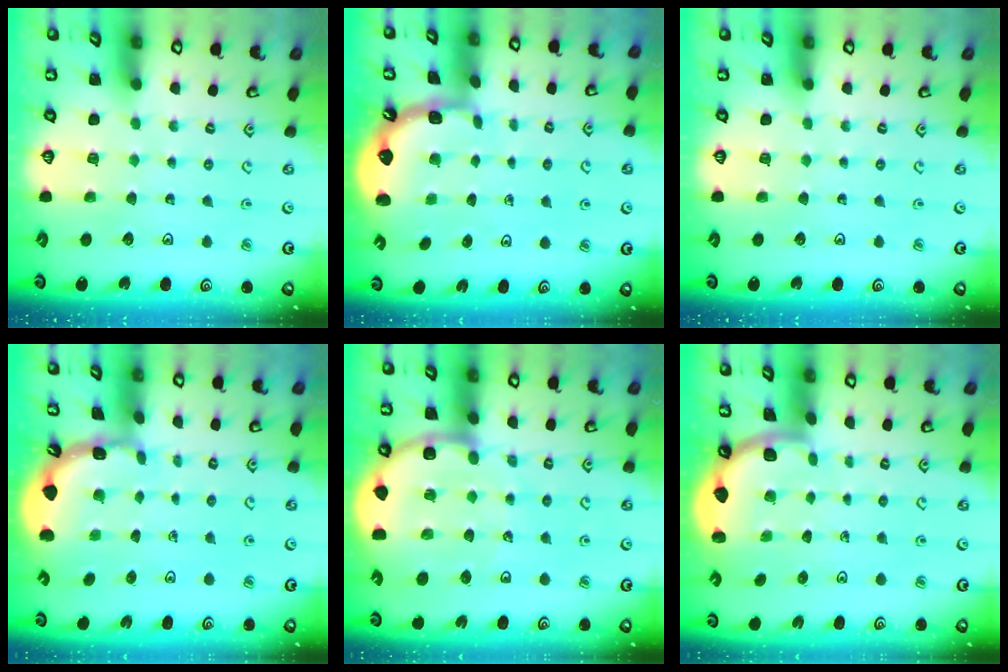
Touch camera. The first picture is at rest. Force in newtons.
{"total": 1.4, "press": 1.3, "slide": 0.1}
{"total": 0.0}
{"total": 2.0, "press": 2.0, "slide": 0.4}
{"total": 11.4, "press": 10.9, "slide": 3.2}
{"total": 1.6, "press": 1.6, "slide": 0.0}